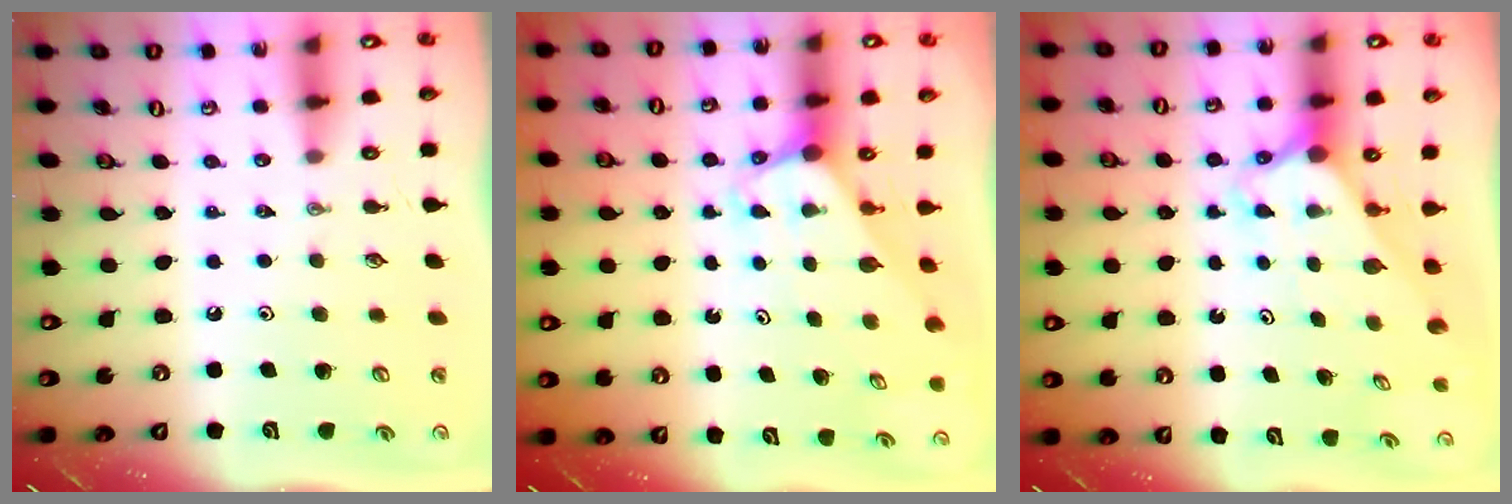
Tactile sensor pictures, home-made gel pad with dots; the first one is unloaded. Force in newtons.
{"total": 3.1, "press": 3.1, "slide": 0.0}
{"total": 2.6, "press": 2.6, "slide": 0.1}